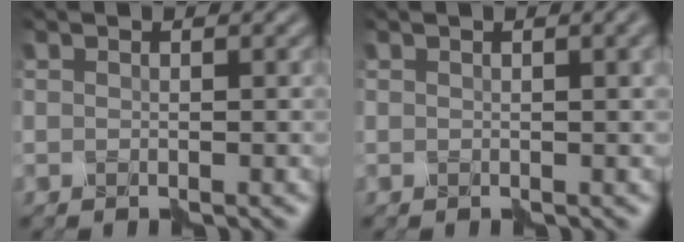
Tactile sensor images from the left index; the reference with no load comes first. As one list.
[{"total": 2.5, "force": [0.8, 1.0, 2.1], "torque": [-0.015, 0.010, 0.002]}]